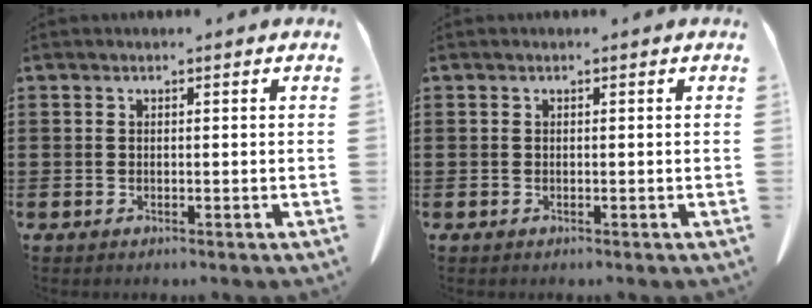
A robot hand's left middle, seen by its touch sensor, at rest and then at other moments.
{"total": 0.0}